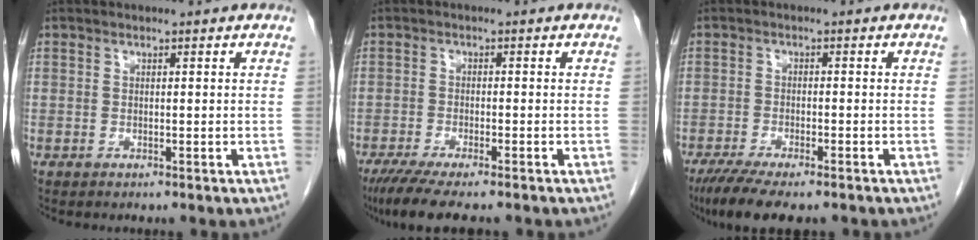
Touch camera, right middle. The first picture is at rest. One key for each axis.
{"total": 8.1, "fx": -6.5, "fy": 0.9, "fz": 4.8, "tx": -0.075, "ty": -0.018, "tz": -0.104}
{"total": 8.9, "fx": -7.0, "fy": 1.9, "fz": 5.3, "tx": -0.083, "ty": -0.017, "tz": -0.111}